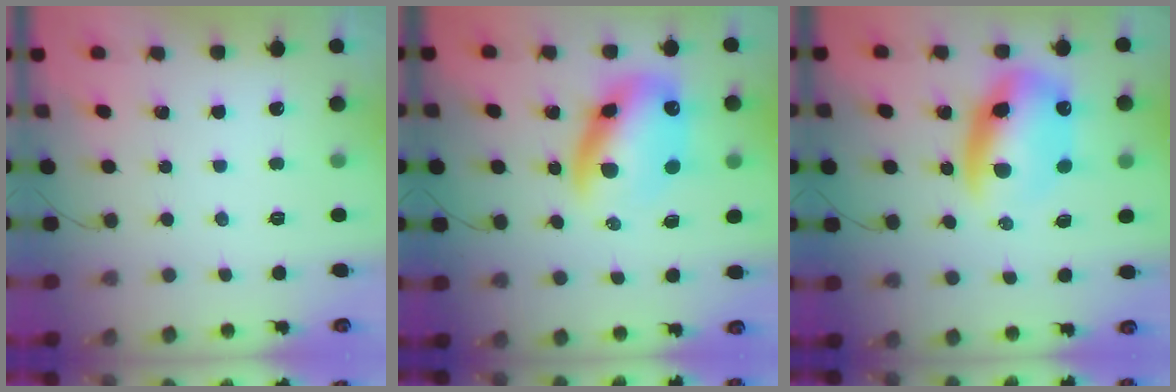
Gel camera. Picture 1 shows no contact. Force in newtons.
{"total": 14.8, "press": 14.3, "slide": 3.7}
{"total": 13.8, "press": 13.2, "slide": 3.9}